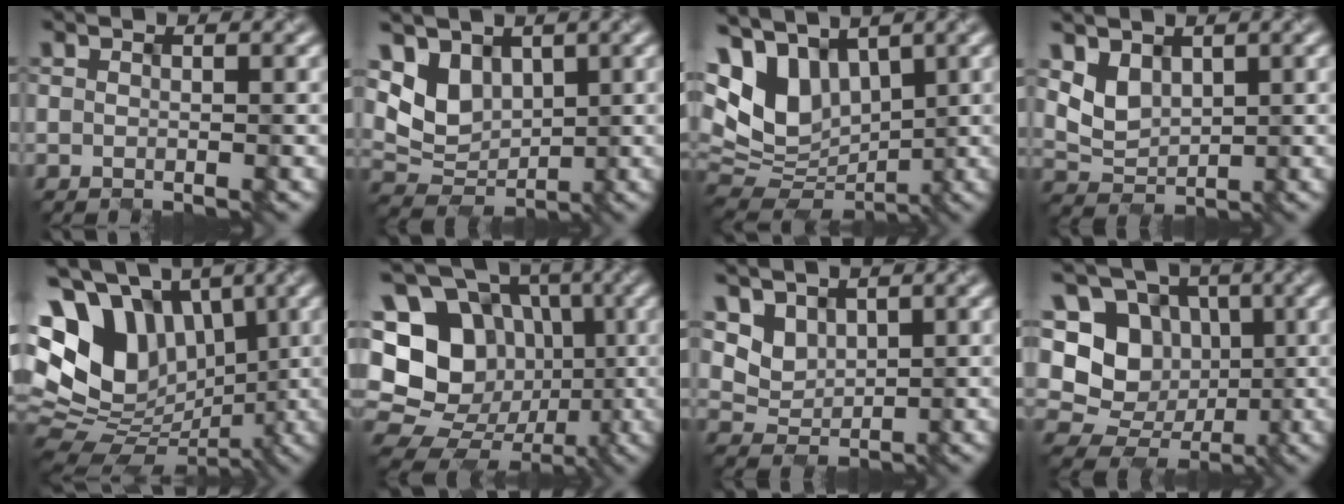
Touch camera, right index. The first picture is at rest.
{"total": 4.5, "force": [1.8, 3.3, 2.4], "torque": [-0.049, -0.006, 0.031]}
{"total": 8.4, "force": [3.0, 5.4, 5.7], "torque": [-0.133, 0.007, 0.052]}
{"total": 2.8, "force": [1.4, 2.0, 1.4], "torque": [-0.032, -0.006, 0.029]}
{"total": 12.4, "force": [2.6, 9.3, 7.8], "torque": [-0.155, 0.009, 0.045]}
{"total": 18.7, "force": [0.6, 16.9, 8.0], "torque": [-0.176, 0.043, -0.024]}
{"total": 3.3, "force": [2.1, 2.3, 1.1], "torque": [-0.034, -0.004, 0.051]}
{"total": 9.7, "force": [0.7, 8.5, 4.6], "torque": [-0.077, 0.017, -0.010]}